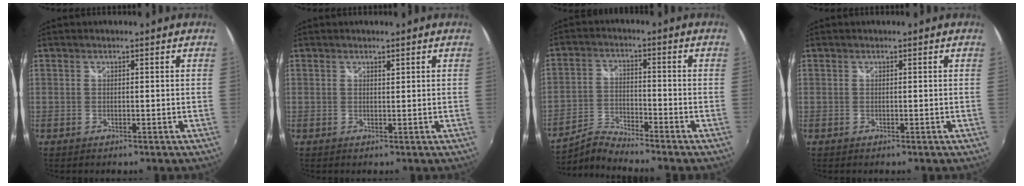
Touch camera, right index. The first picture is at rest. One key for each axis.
{"total": 0.5, "fx": 0.4, "fy": 0.1, "fz": 0.3, "tx": -0.002, "ty": 0.000, "tz": 0.007}
{"total": 4.9, "fx": -4.7, "fy": -1.3, "fz": 0.3, "tx": -0.016, "ty": 0.014, "tz": -0.104}
{"total": 0.0}